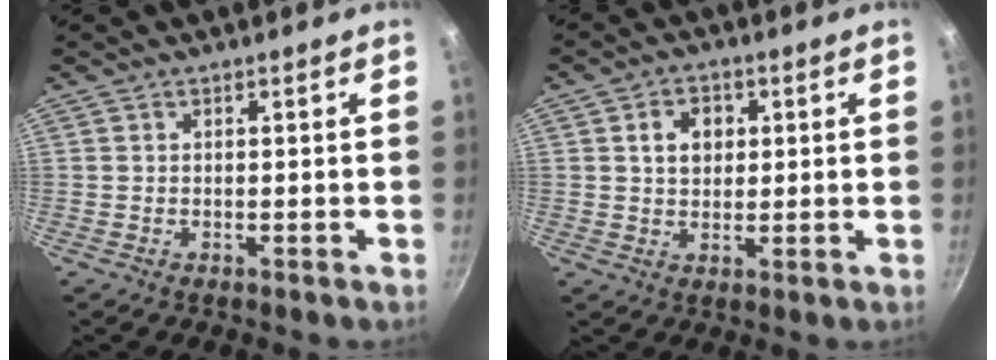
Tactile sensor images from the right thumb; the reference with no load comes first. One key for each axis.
{"total": 5.7, "fx": 1.4, "fy": 4.4, "fz": 3.3, "tx": -0.032, "ty": 0.004, "tz": 0.021}